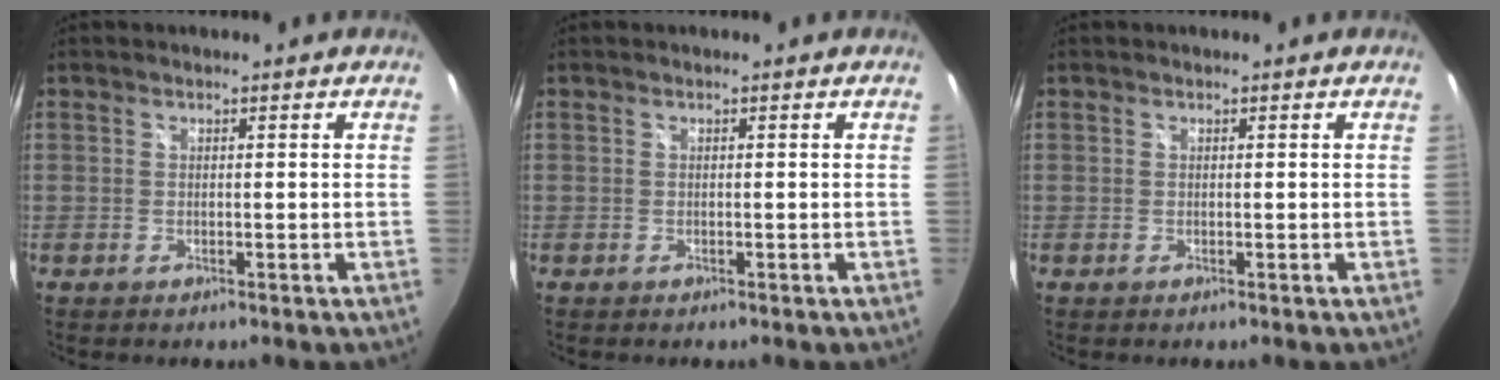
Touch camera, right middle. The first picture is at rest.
{"total": 0.0}
{"total": 0.0}